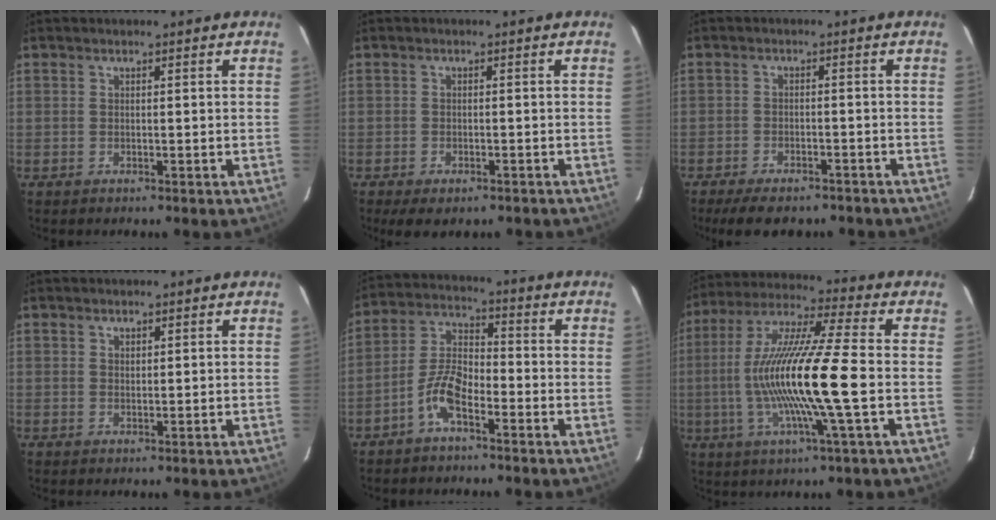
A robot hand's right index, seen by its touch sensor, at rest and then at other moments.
{"total": 5.9, "force": [-4.3, 2.3, 3.4], "torque": [-0.077, -0.021, -0.064]}
{"total": 10.1, "force": [-8.3, 3.4, 4.7], "torque": [-0.105, -0.016, -0.120]}
{"total": 1.0, "force": [0.6, 0.7, 0.3], "torque": [-0.003, 0.003, 0.011]}
{"total": 7.3, "force": [-4.3, 2.8, 5.2], "torque": [-0.115, 0.015, -0.088]}
{"total": 18.0, "force": [-2.4, -0.1, 17.8], "torque": [-0.344, -0.003, -0.048]}